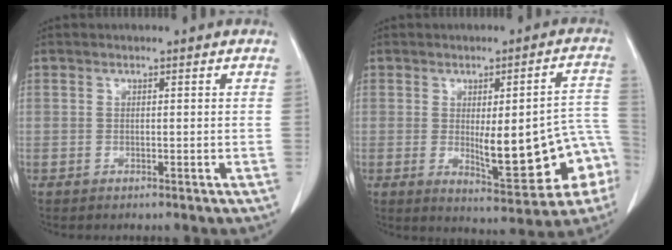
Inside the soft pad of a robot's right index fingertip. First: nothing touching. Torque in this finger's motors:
{"motor_torque": [0.73, -0.22, 0.50, 0.11]}